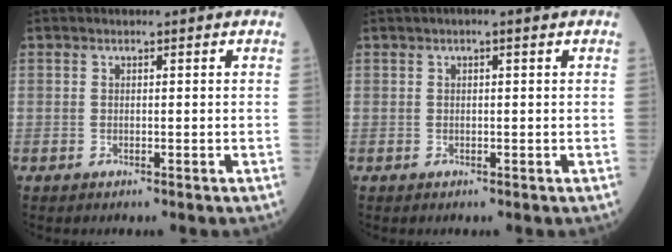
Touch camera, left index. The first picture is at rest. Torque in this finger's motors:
{"motor_torque": [0.01, -0.20, -0.30, 0.03]}